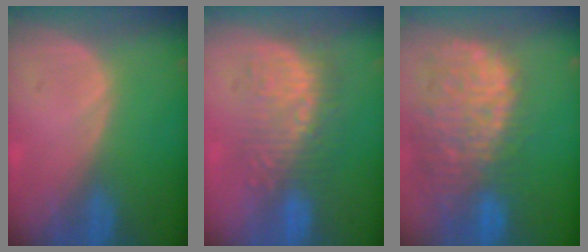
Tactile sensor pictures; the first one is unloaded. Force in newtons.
{"total": 8.9, "press": 8.4, "slide": 2.9}
{"total": 14.3, "press": 11.7, "slide": 8.1}